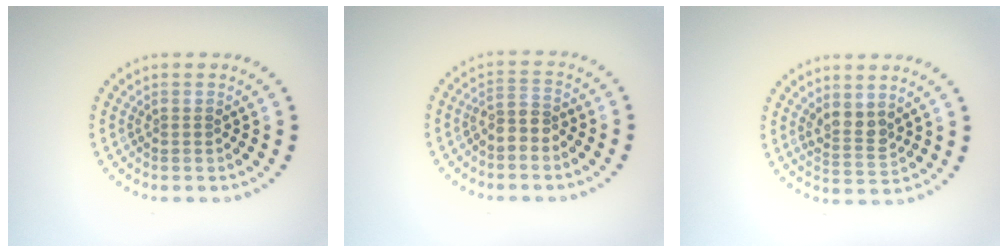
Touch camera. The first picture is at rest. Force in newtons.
{"total": 2.2, "press": 1.9, "slide": 1.2}
{"total": 2.4, "press": 2.1, "slide": 1.2}